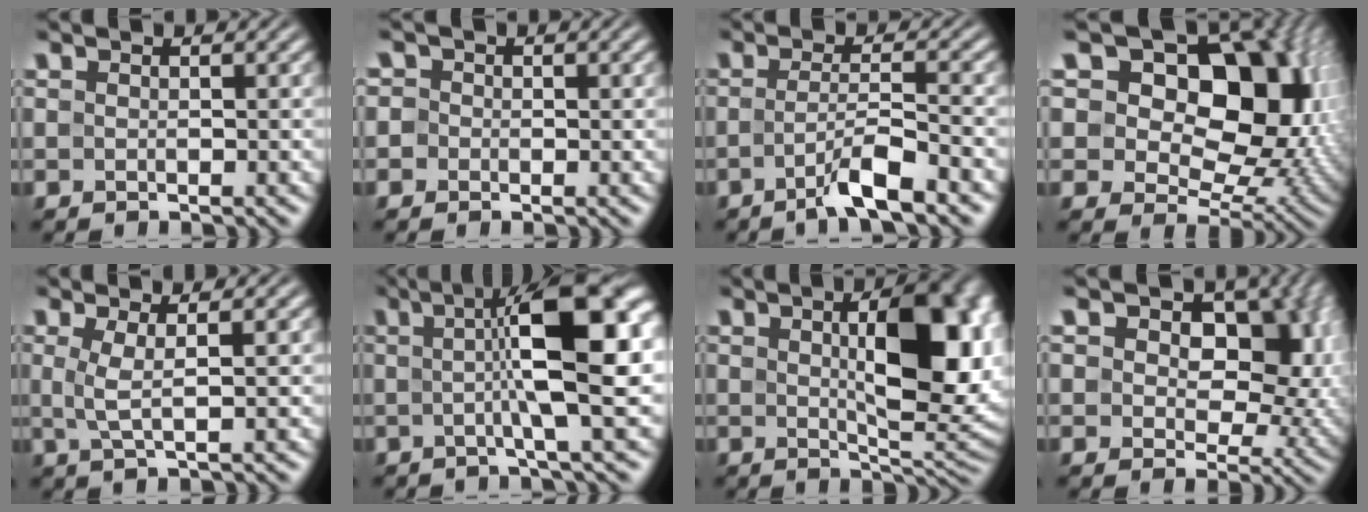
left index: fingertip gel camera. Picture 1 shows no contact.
{"total": 1.7, "force": [0.3, 1.6, 0.6], "torque": [0.003, 0.008, -0.016]}
{"total": 4.2, "force": [-2.1, 0.6, 3.6], "torque": [-0.061, 0.006, -0.049]}
{"total": 17.9, "force": [6.4, 11.4, 12.3], "torque": [-0.158, 0.043, 0.093]}
{"total": 2.5, "force": [0.4, 0.6, 2.4], "torque": [-0.049, -0.001, 0.007]}
{"total": 11.1, "force": [1.0, 2.4, 10.7], "torque": [-0.133, 0.019, 0.010]}
{"total": 11.1, "force": [1.6, 4.5, 10.0], "torque": [-0.132, 0.001, 0.031]}
{"total": 11.2, "force": [2.7, 7.6, 7.8], "torque": [-0.089, 0.011, 0.032]}